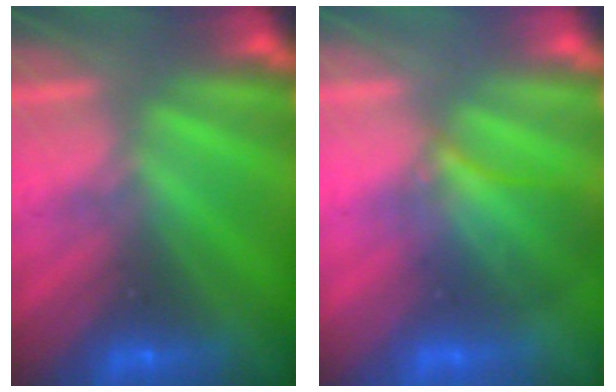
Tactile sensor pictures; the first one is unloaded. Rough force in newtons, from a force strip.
{"total": 3.1}